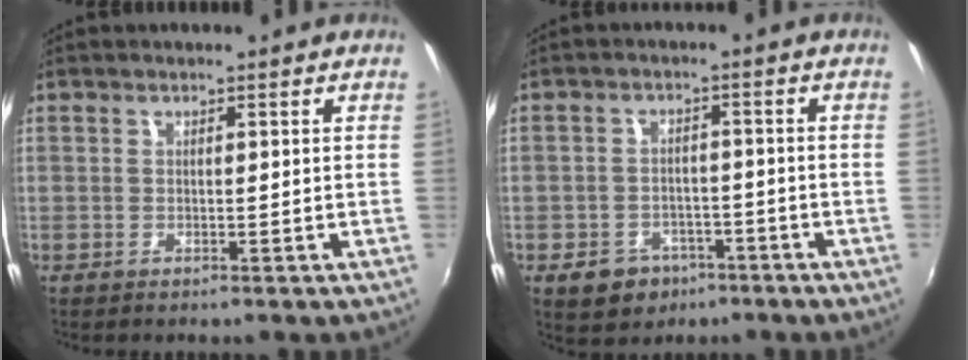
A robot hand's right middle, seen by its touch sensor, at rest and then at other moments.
{"total": 7.6, "force": [-4.3, 5.7, 2.6], "torque": [-0.075, 0.008, -0.052]}